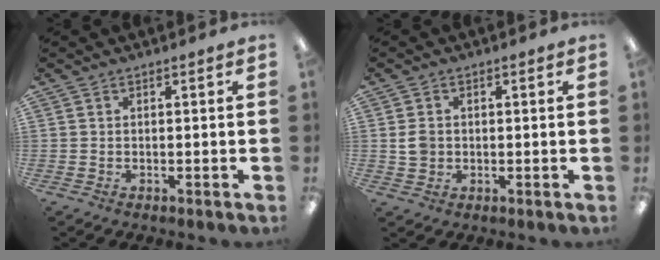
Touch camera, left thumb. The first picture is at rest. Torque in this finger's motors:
{"motor_torque": [-0.15, 0.25, -0.11, 0.13, 0.03]}